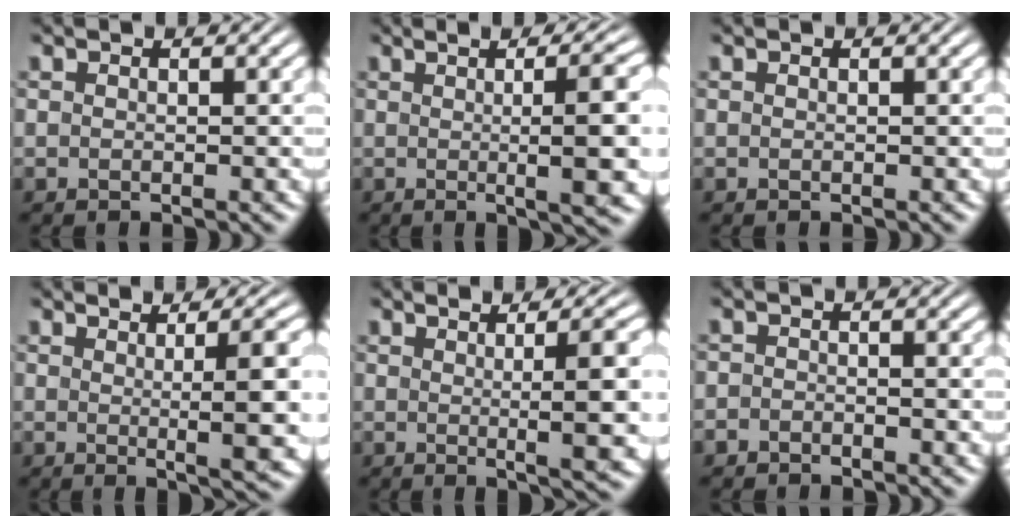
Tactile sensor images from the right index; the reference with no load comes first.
{"total": 8.6, "force": [1.1, 2.0, 8.2], "torque": [-0.088, 0.023, 0.007]}
{"total": 0.0}
{"total": 6.7, "force": [0.8, 1.0, 6.6], "torque": [-0.075, 0.007, 0.011]}
{"total": 7.6, "force": [1.2, 1.4, 7.4], "torque": [-0.081, 0.014, 0.013]}
{"total": 1.4, "force": [-1.3, 0.5, -0.2], "torque": [0.003, -0.009, -0.022]}